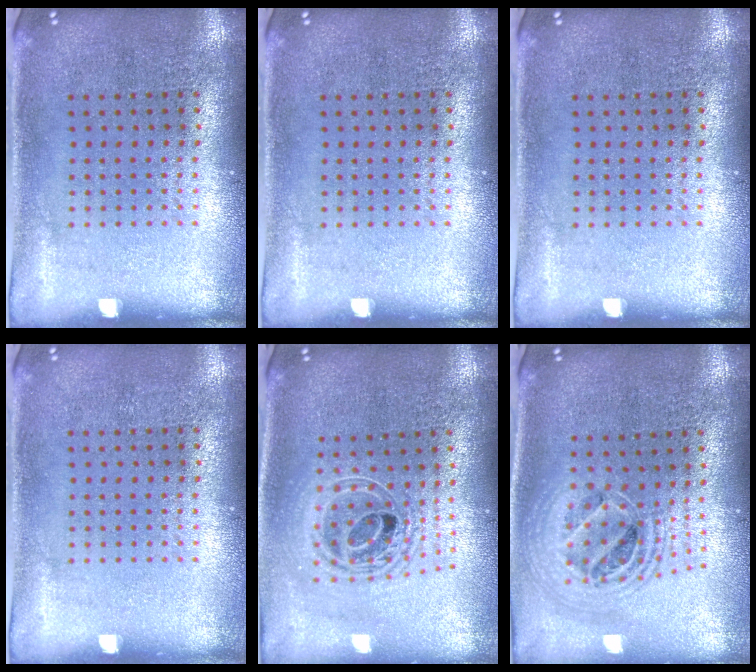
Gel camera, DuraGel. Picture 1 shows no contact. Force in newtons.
{"total": 0.0}
{"total": 0.0}
{"total": 0.0}
{"total": 2.0, "press": 1.6, "slide": 1.2}
{"total": 2.1, "press": 1.7, "slide": 1.3}